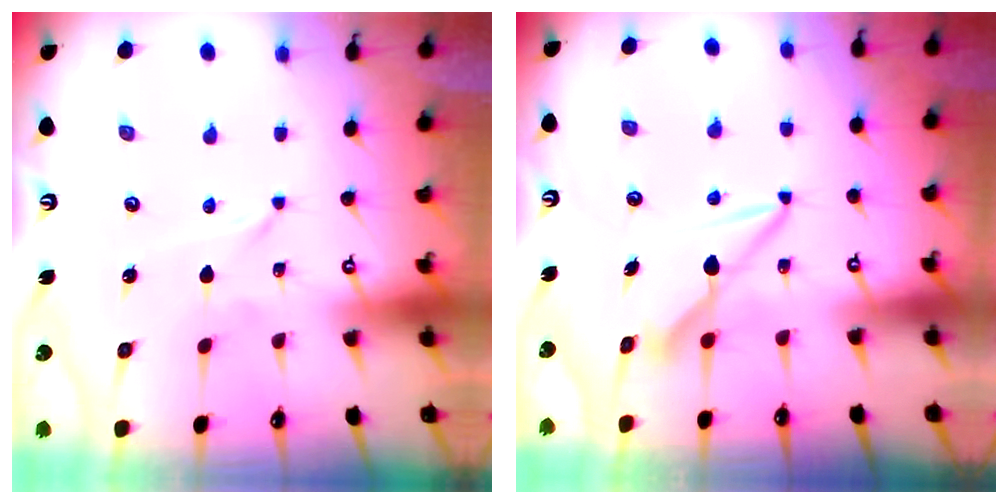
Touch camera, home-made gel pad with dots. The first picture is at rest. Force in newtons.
{"total": 8.3, "press": 8.3, "slide": 0.5}